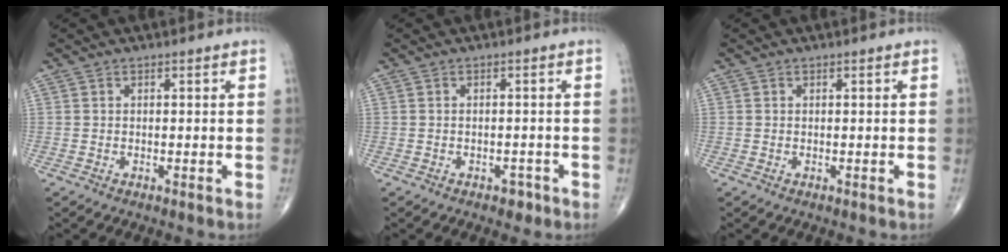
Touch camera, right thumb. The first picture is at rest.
{"total": 1.7, "force": [-1.1, 1.0, 0.7], "torque": [-0.001, 0.006, -0.014]}
{"total": 0.0}